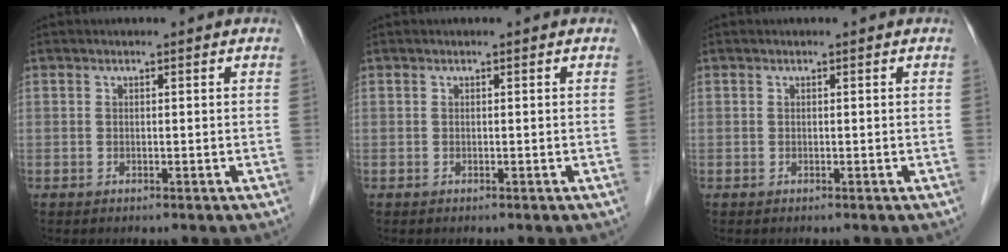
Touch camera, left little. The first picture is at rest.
{"total": 0.0}
{"total": 0.0}